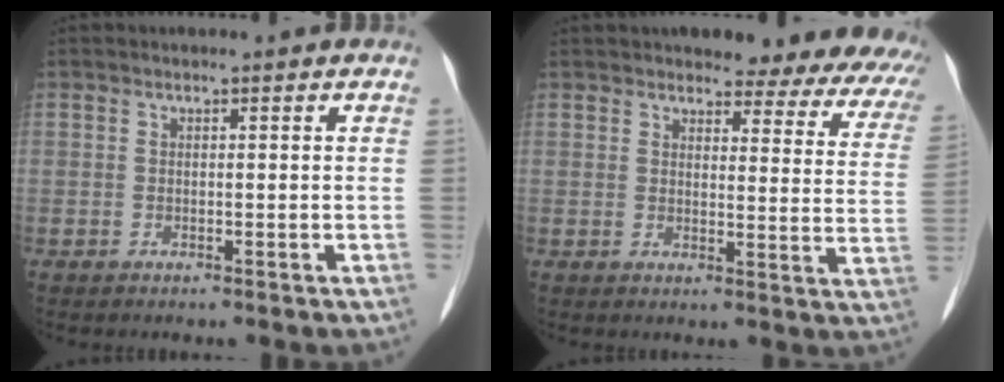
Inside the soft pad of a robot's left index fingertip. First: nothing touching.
{"total": 18.2, "force": [16.7, 4.0, 6.0], "torque": [-0.035, -0.060, 0.167]}